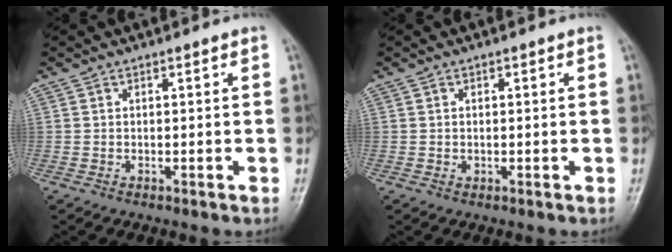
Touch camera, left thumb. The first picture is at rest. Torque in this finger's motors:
{"motor_torque": [0.00, 0.00, 0.02, 0.00, 0.00]}